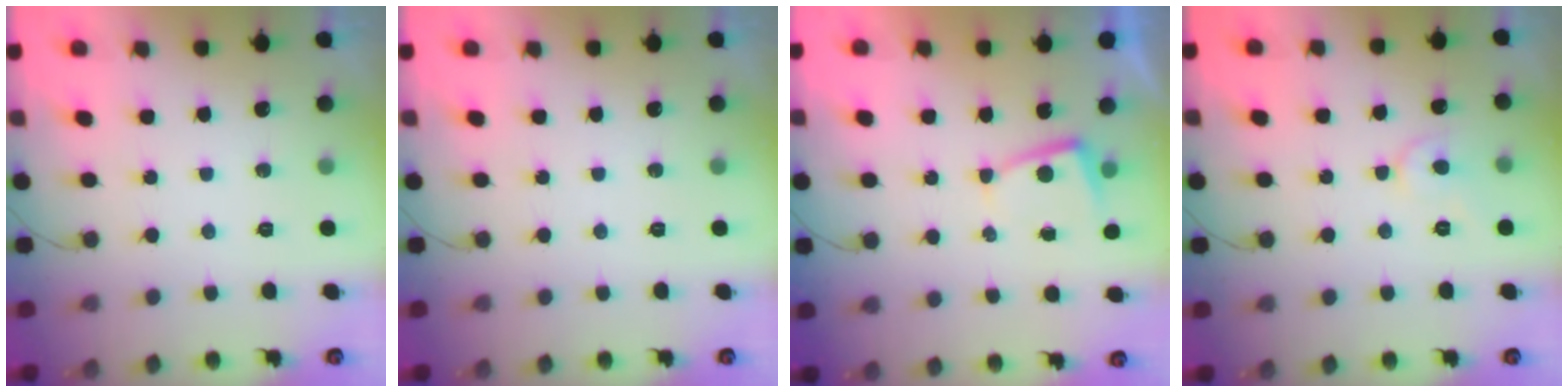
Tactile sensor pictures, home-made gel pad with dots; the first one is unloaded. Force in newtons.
{"total": 0.0}
{"total": 2.8, "press": 2.8, "slide": 0.5}
{"total": 5.5, "press": 5.4, "slide": 0.8}